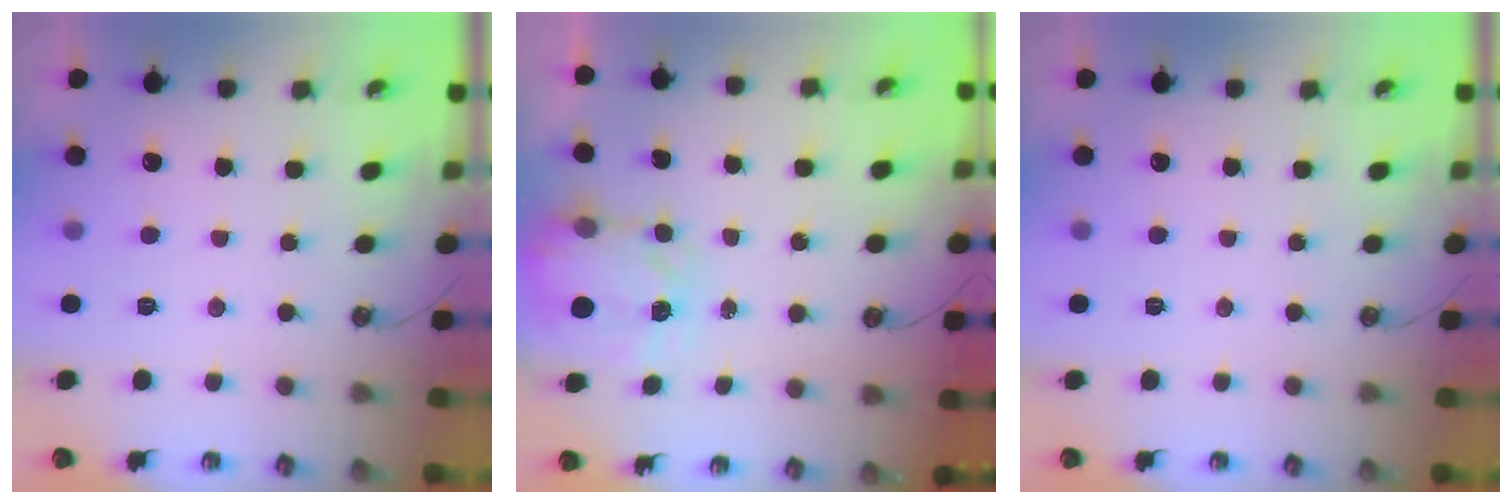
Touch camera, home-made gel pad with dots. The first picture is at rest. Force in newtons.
{"total": 3.5, "press": 3.5, "slide": 0.5}
{"total": 0.0}